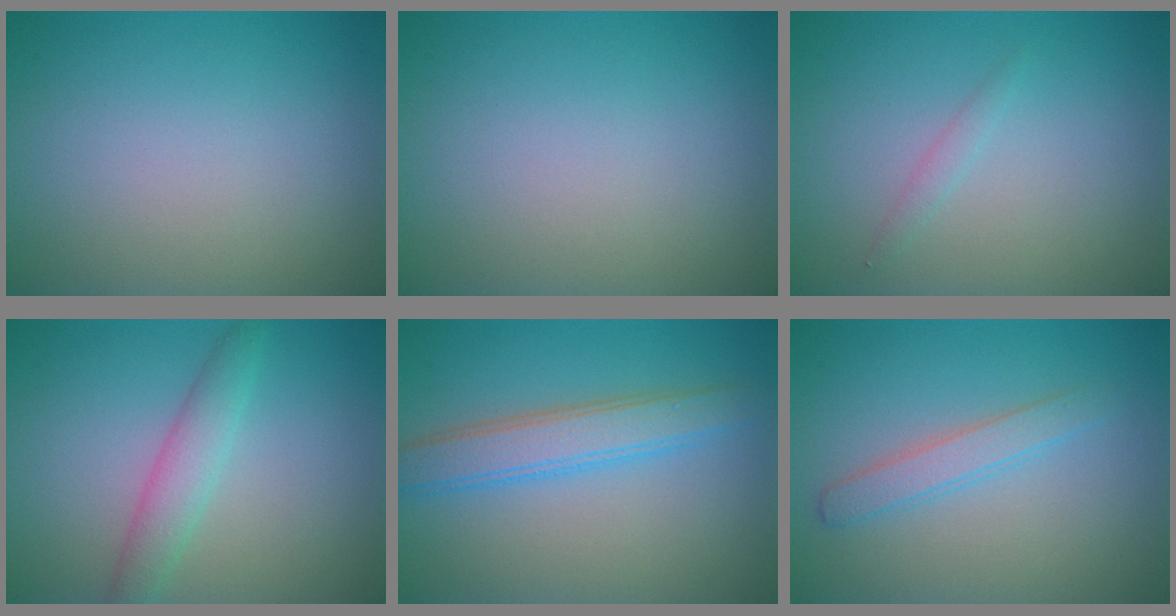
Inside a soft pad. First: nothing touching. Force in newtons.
{"total": 0.0}
{"total": 0.8, "press": 0.8, "slide": 0.0}
{"total": 2.8, "press": 2.8, "slide": 0.2}
{"total": 3.9, "press": 3.9, "slide": 0.1}
{"total": 2.1, "press": 2.1, "slide": 0.0}